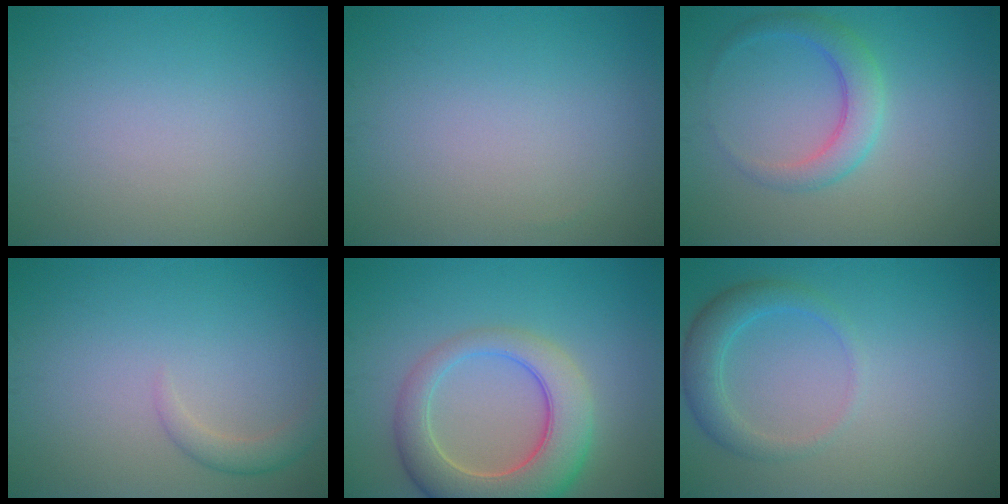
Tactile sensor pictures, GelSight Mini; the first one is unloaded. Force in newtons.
{"total": 0.0}
{"total": 3.0, "press": 3.0, "slide": 0.1}
{"total": 1.7, "press": 1.7, "slide": 0.1}
{"total": 7.8, "press": 7.8, "slide": 0.7}
{"total": 2.9, "press": 2.9, "slide": 0.1}